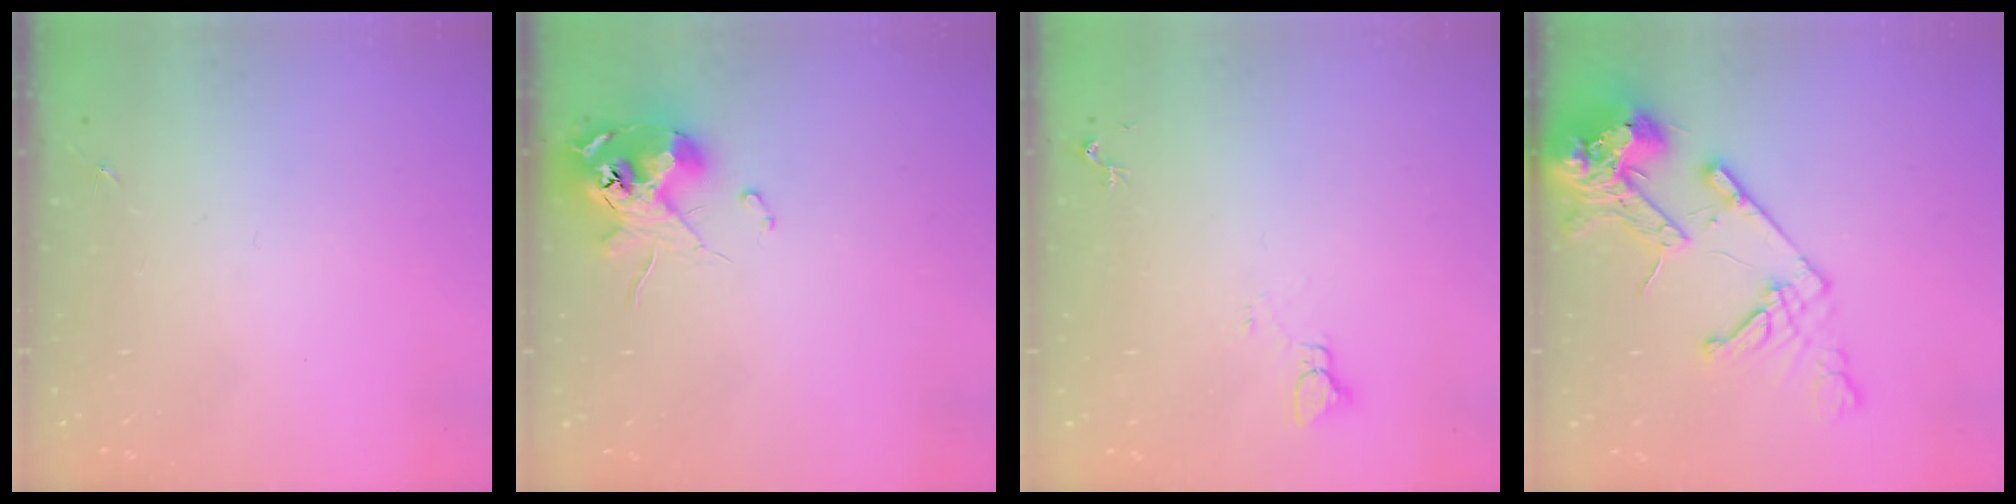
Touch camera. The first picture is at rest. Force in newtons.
{"total": 11.9, "press": 11.8, "slide": 1.2}
{"total": 4.3, "press": 4.3, "slide": 0.4}
{"total": 16.9, "press": 16.7, "slide": 2.4}